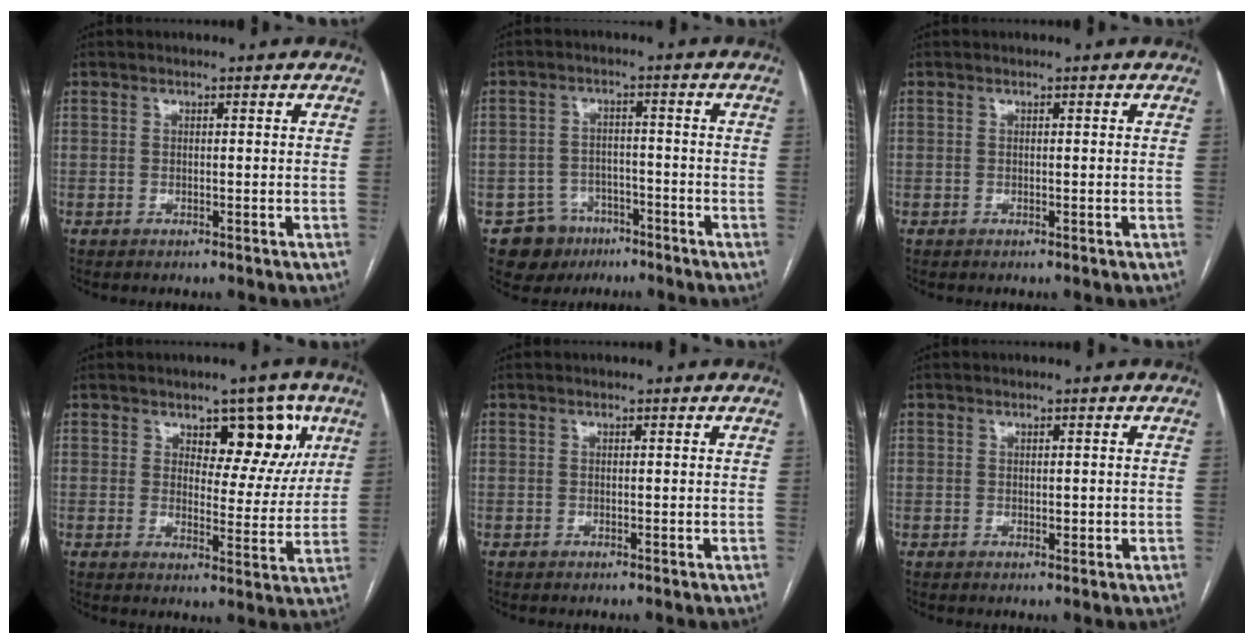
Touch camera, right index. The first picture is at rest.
{"total": 6.3, "force": [-3.8, 5.0, 0.4], "torque": [-0.003, 0.009, -0.055]}
{"total": 0.0}
{"total": 8.6, "force": [4.2, 4.5, 6.1], "torque": [-0.062, 0.013, 0.060]}
{"total": 0.0}
{"total": 1.3, "force": [0.1, 1.0, 0.9], "torque": [-0.013, -0.001, 0.004]}